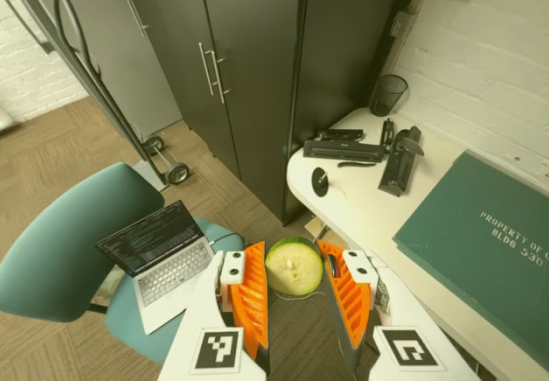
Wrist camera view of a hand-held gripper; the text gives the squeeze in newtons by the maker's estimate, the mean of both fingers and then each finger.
{"total": 9.0, "left": 9.2, "right": 8.9}